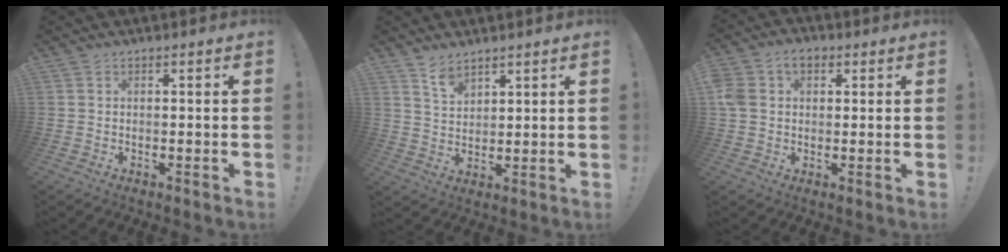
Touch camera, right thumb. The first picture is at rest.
{"total": 5.5, "force": [4.4, 2.7, 1.7], "torque": [-0.028, -0.031, 0.081]}
{"total": 7.9, "force": [2.2, 6.0, 4.6], "torque": [-0.090, 0.003, 0.043]}